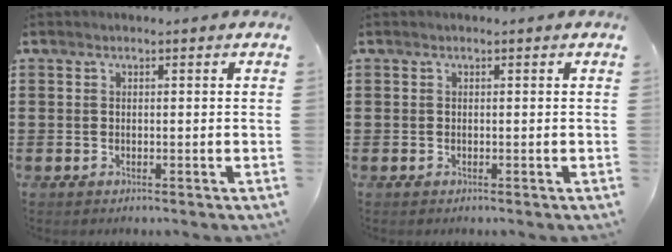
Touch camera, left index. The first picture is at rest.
{"total": 0.0}